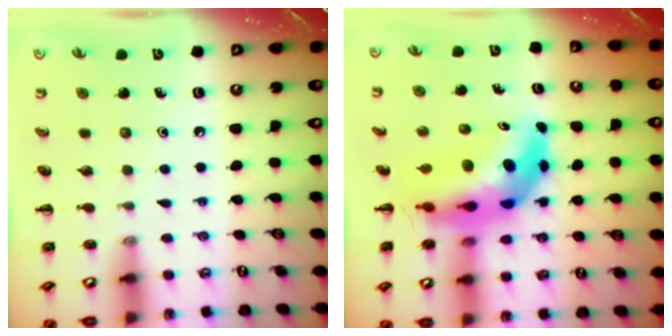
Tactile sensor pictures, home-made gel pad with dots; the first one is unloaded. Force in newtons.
{"total": 9.9, "press": 9.4, "slide": 3.3}